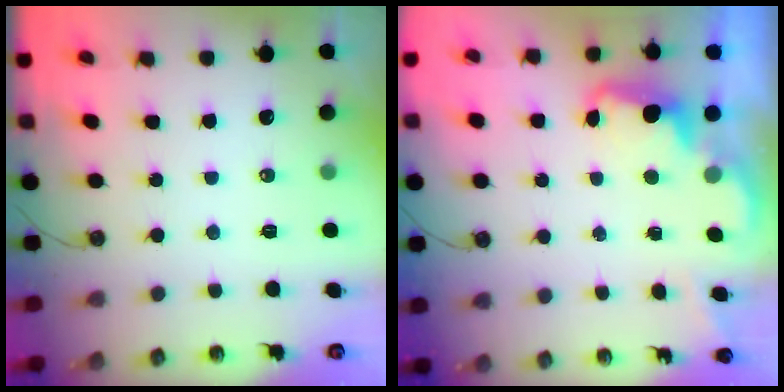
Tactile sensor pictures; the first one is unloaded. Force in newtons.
{"total": 2.3, "press": 2.2, "slide": 0.6}